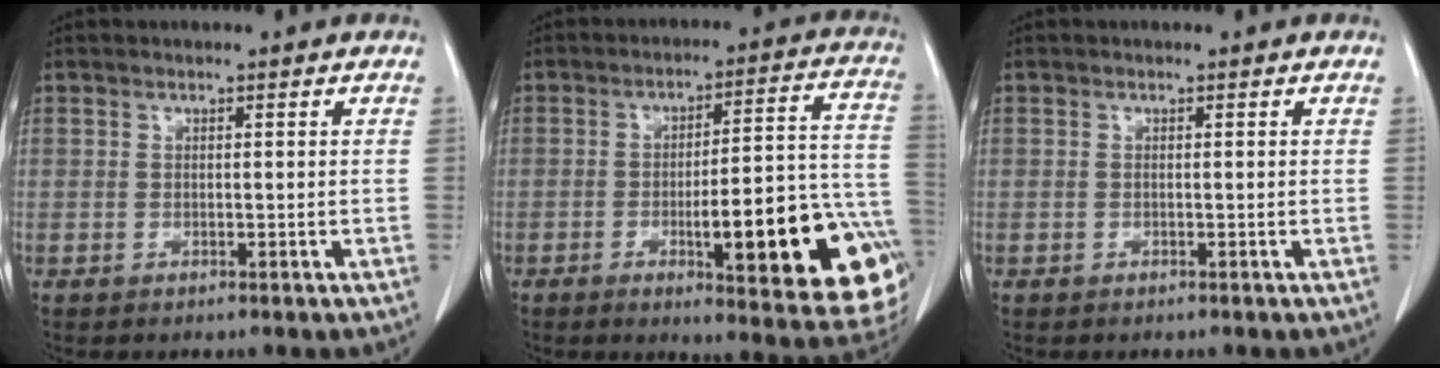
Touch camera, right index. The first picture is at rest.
{"total": 22.2, "force": [-7.0, 3.8, 20.8], "torque": [-0.179, 0.020, -0.077]}
{"total": 0.0}